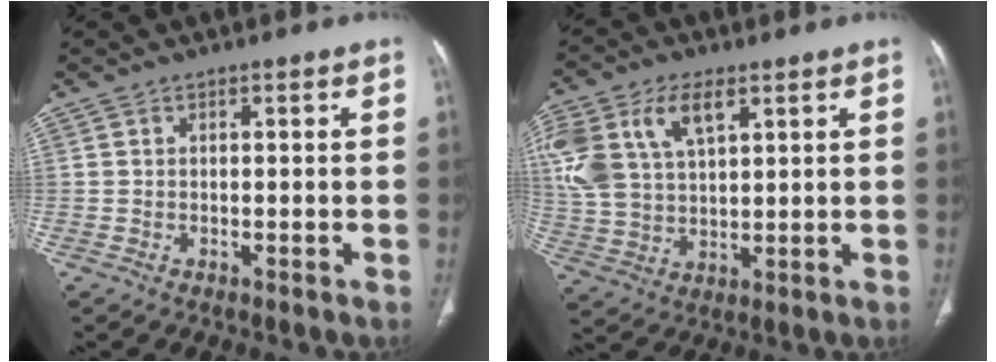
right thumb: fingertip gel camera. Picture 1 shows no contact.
{"total": 17.2, "force": [7.1, 10.0, 12.1], "torque": [-0.274, 0.001, 0.140]}